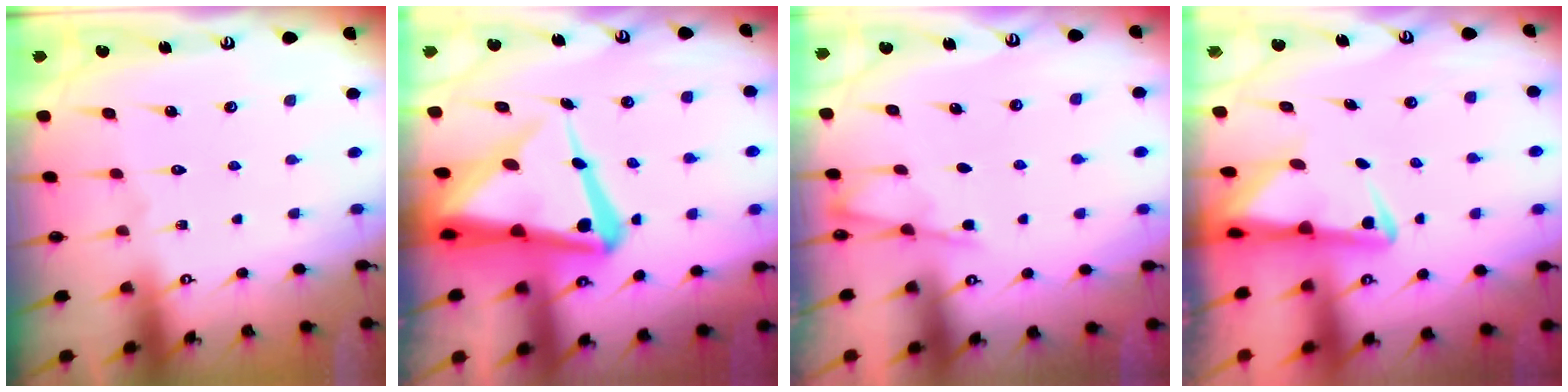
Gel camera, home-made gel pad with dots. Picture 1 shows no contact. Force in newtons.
{"total": 13.7, "press": 13.6, "slide": 2.1}
{"total": 4.2, "press": 4.2, "slide": 0.4}
{"total": 3.5, "press": 3.4, "slide": 0.6}